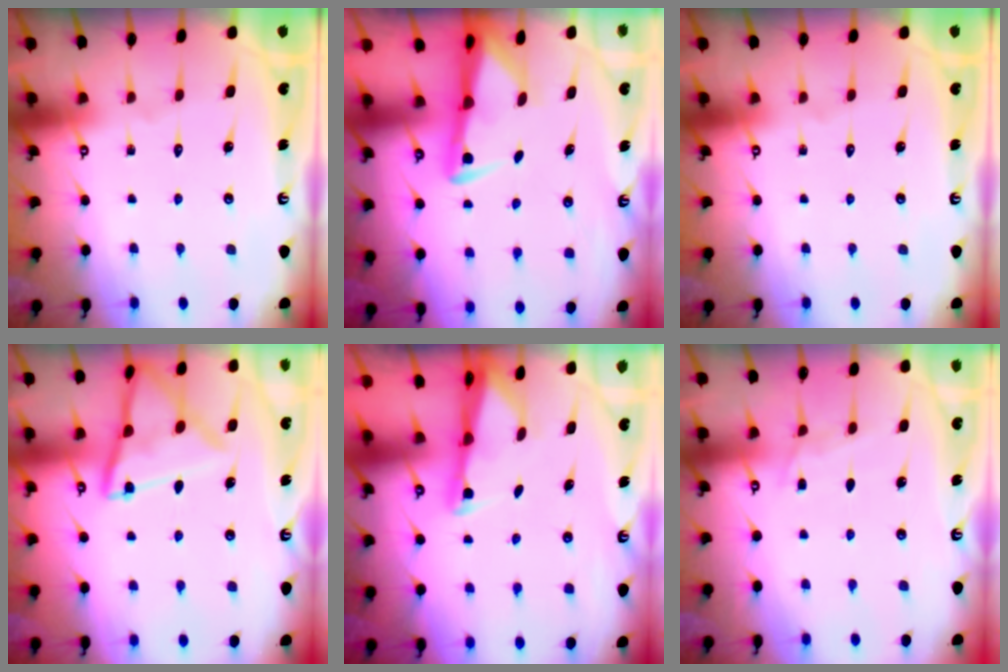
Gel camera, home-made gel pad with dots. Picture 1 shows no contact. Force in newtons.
{"total": 2.9, "press": 2.9, "slide": 0.4}
{"total": 0.0}
{"total": 13.1, "press": 13.1, "slide": 1.4}
{"total": 1.8, "press": 1.8, "slide": 0.4}
{"total": 5.6, "press": 5.5, "slide": 0.6}